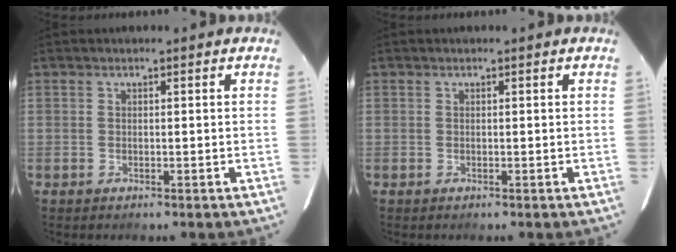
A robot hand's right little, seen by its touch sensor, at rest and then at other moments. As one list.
[{"total": 0.0}]